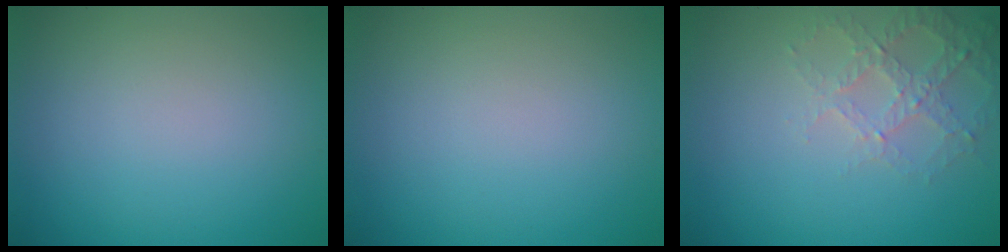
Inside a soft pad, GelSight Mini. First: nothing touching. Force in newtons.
{"total": 0.0}
{"total": 2.8, "press": 2.7, "slide": 0.8}